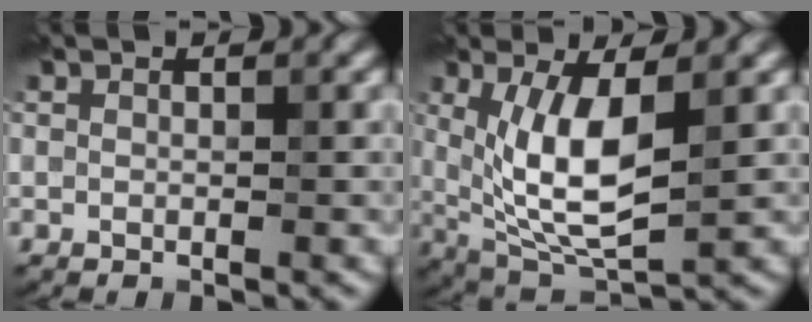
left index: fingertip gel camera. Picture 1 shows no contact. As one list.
[{"total": 7.3, "force": [0.8, 2.8, 6.7], "torque": [-0.136, -0.014, 0.021]}]